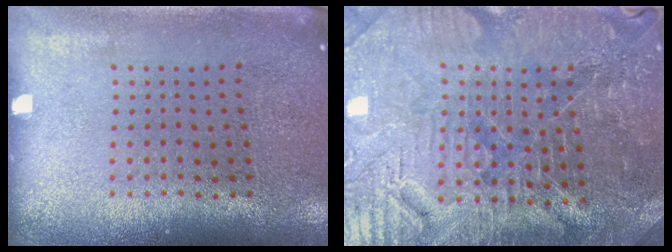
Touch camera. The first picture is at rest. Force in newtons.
{"total": 4.6, "press": 4.4, "slide": 1.3}